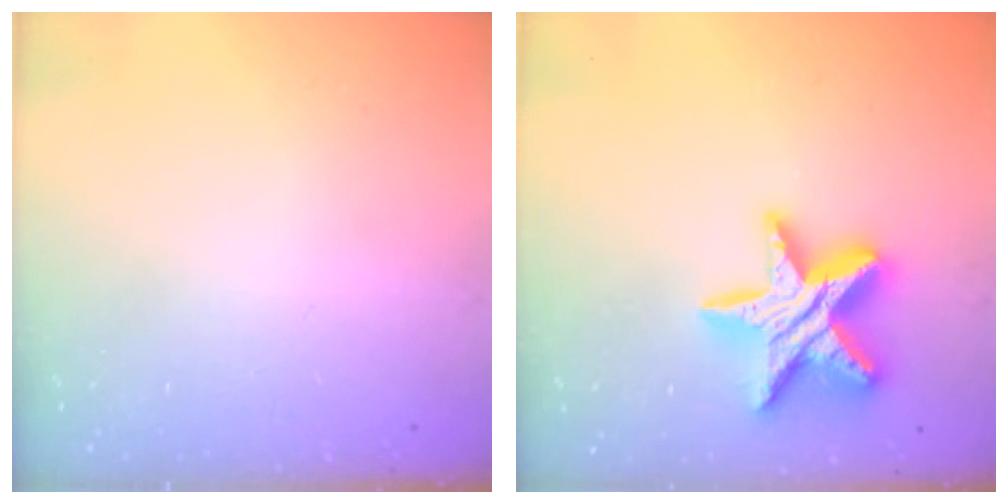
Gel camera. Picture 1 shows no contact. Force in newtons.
{"total": 17.6, "press": 17.5, "slide": 1.8}